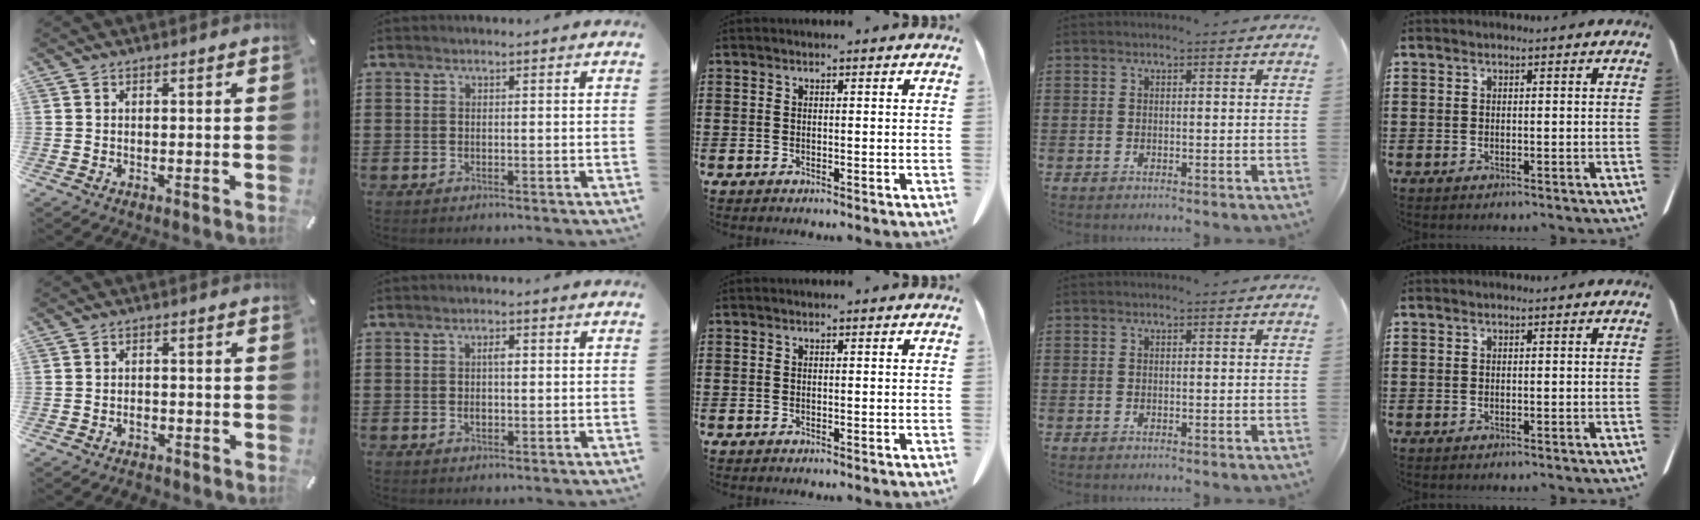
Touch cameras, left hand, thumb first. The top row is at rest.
{"thumb": {"total": 2.3, "force": [-1.5, 1.3, 1.0], "torque": [-0.021, 0.005, -0.031]}, "index": {"total": 2.5, "force": [0.3, 1.0, 2.2], "torque": [-0.045, 0.004, 0.003]}}